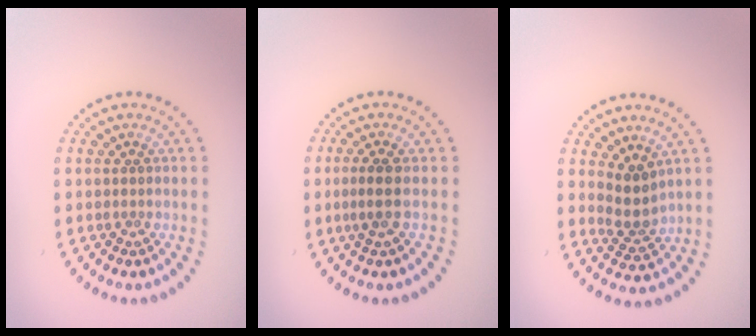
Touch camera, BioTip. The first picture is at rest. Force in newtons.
{"total": 2.0, "press": 1.6, "slide": 1.2}
{"total": 2.6, "press": 2.0, "slide": 1.7}